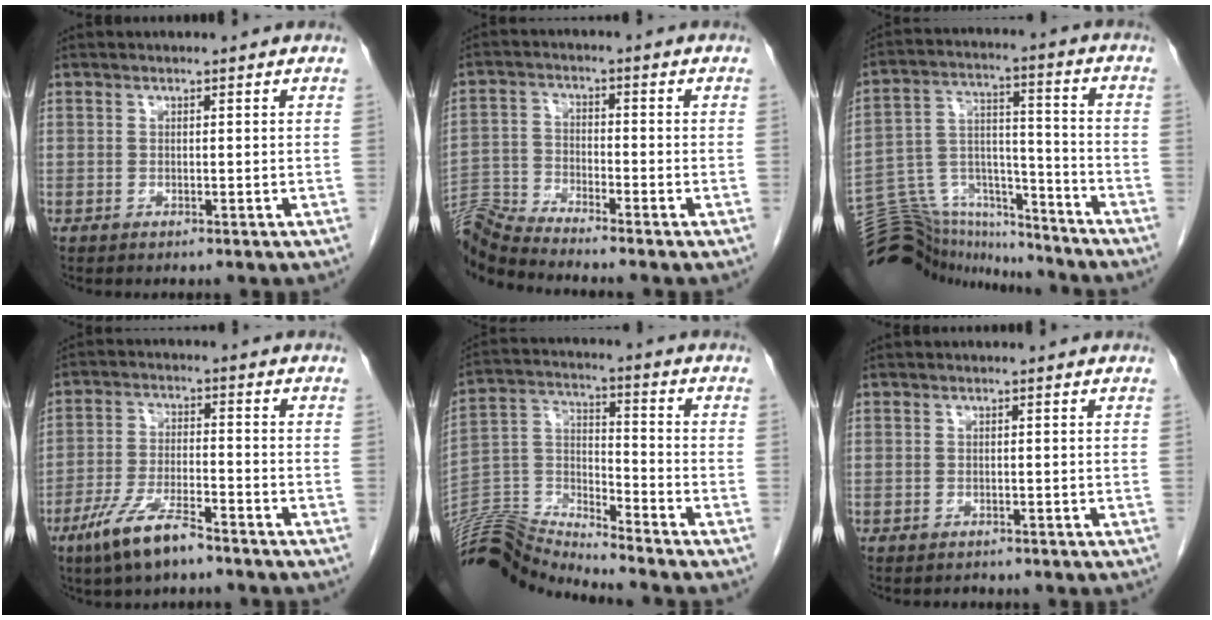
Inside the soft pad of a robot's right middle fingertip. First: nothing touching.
{"total": 8.6, "force": [-8.3, -2.0, 1.3], "torque": [-0.029, -0.007, -0.161]}
{"total": 18.6, "force": [-17.6, 5.2, 2.9], "torque": [-0.076, 0.056, -0.279]}
{"total": 8.5, "force": [-6.0, 1.6, 5.9], "torque": [-0.121, -0.013, -0.111]}
{"total": 12.7, "force": [-12.6, -1.1, 0.9], "torque": [-0.022, 0.045, -0.244]}
{"total": 0.9, "force": [-0.6, 0.5, -0.2], "torque": [-0.008, 0.001, -0.012]}